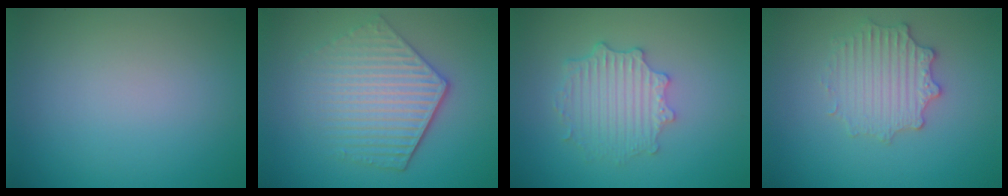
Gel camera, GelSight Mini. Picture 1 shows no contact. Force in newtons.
{"total": 5.5, "press": 4.2, "slide": 3.6}
{"total": 4.1, "press": 3.4, "slide": 2.3}
{"total": 2.9, "press": 2.9, "slide": 0.6}